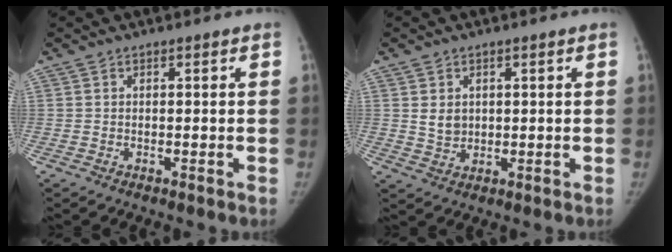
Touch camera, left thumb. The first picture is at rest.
{"total": 3.4, "force": [0.9, 2.8, 1.8], "torque": [-0.018, -0.010, 0.025]}